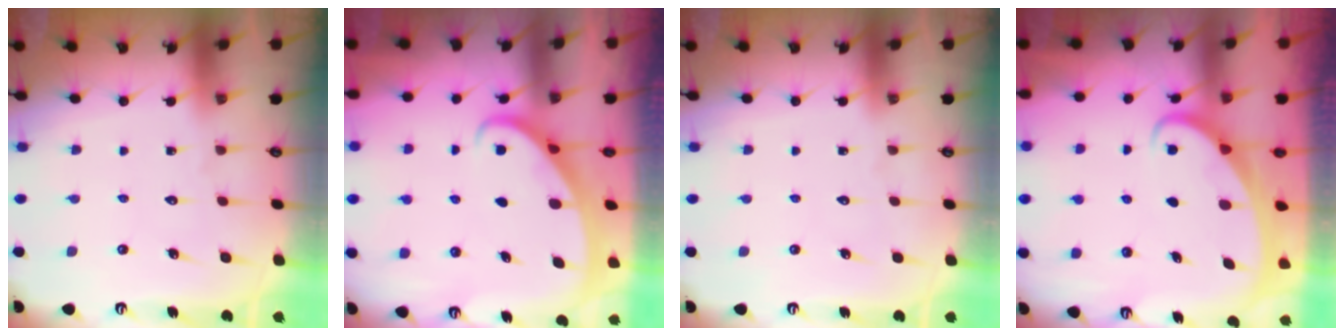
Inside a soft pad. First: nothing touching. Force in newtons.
{"total": 2.2, "press": 2.2, "slide": 0.2}
{"total": 0.0}
{"total": 2.0, "press": 2.0, "slide": 0.0}